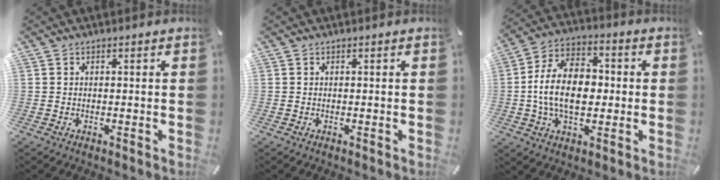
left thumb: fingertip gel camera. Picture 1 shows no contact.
{"total": 0.0}
{"total": 14.5, "force": [-1.2, 9.7, 10.8], "torque": [-0.212, 0.011, -0.022]}